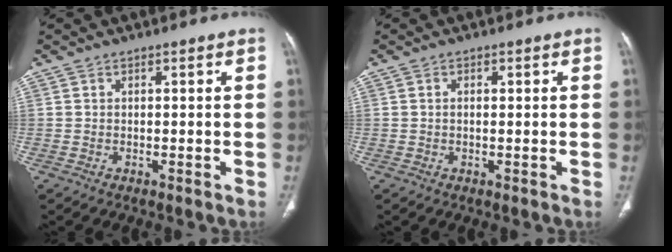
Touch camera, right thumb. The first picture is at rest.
{"total": 0.8, "force": [0.2, 0.4, 0.7], "torque": [-0.018, 0.007, 0.003]}